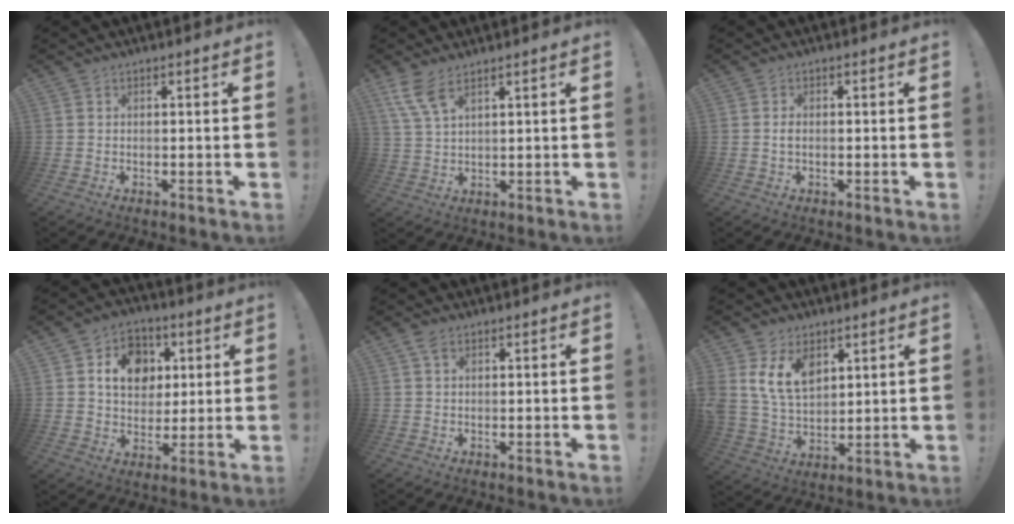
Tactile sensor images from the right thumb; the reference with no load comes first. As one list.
[{"total": 6.9, "force": [4.6, 1.9, 4.8], "torque": [-0.108, -0.013, 0.089]}, {"total": 1.2, "force": [-0.3, 0.7, 0.9], "torque": [-0.019, 0.004, -0.006]}, {"total": 12.9, "force": [4.0, 10.4, 6.4], "torque": [-0.093, -0.006, 0.080]}, {"total": 2.6, "force": [1.2, 1.5, 1.8], "torque": [-0.038, 0.004, 0.023]}, {"total": 12.8, "force": [6.1, 8.6, 7.3], "torque": [-0.143, -0.022, 0.120]}]